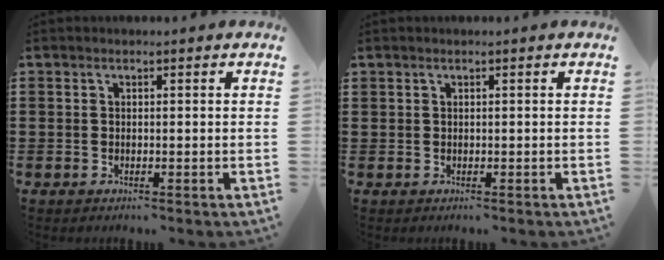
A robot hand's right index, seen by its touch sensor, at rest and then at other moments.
{"total": 0.0}